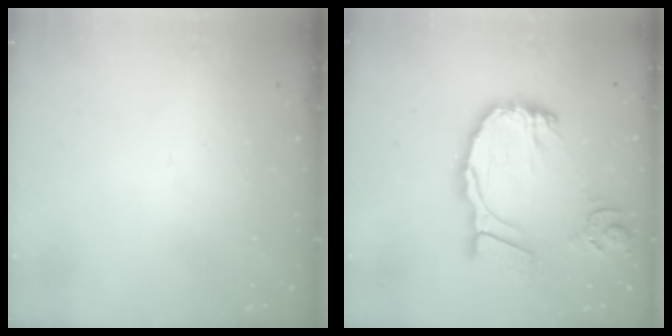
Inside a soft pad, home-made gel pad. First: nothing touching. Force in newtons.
{"total": 18.2, "press": 18.1, "slide": 2.0}